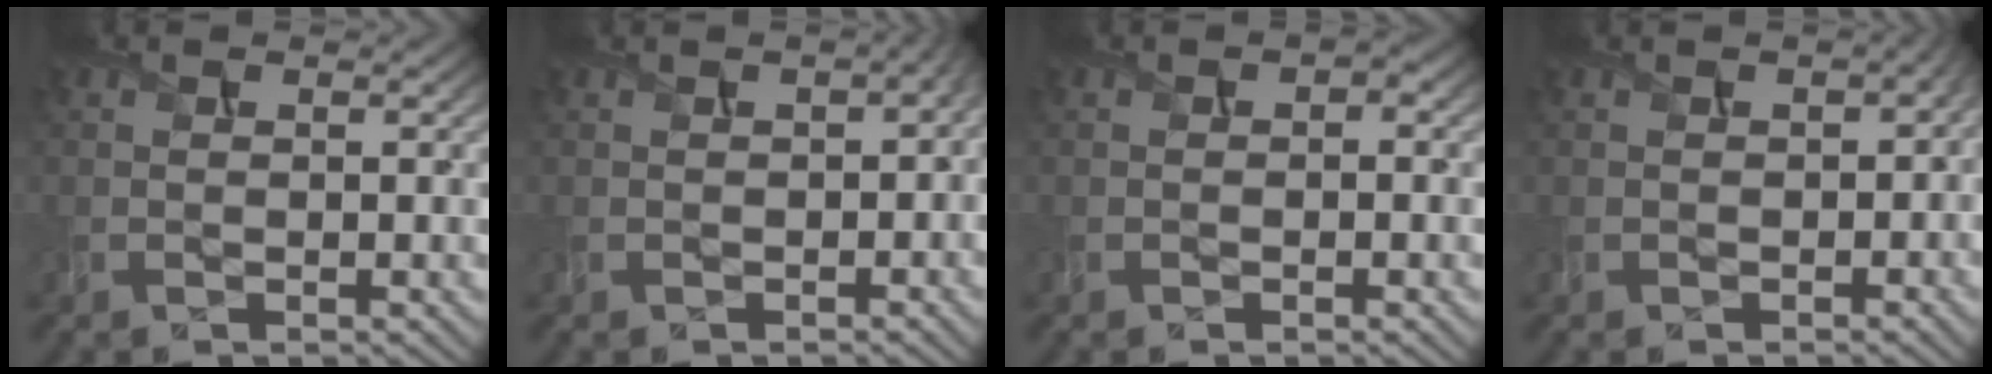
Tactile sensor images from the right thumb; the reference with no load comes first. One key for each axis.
{"total": 3.5, "fx": -0.2, "fy": 1.8, "fz": 3.0, "tx": -0.040, "ty": -0.003, "tz": 0.002}
{"total": 1.3, "fx": 0.1, "fy": 0.9, "fz": 1.0, "tx": -0.017, "ty": -0.002, "tz": 0.003}
{"total": 2.6, "fx": -0.5, "fy": 1.6, "fz": 2.0, "tx": -0.031, "ty": -0.005, "tz": -0.003}